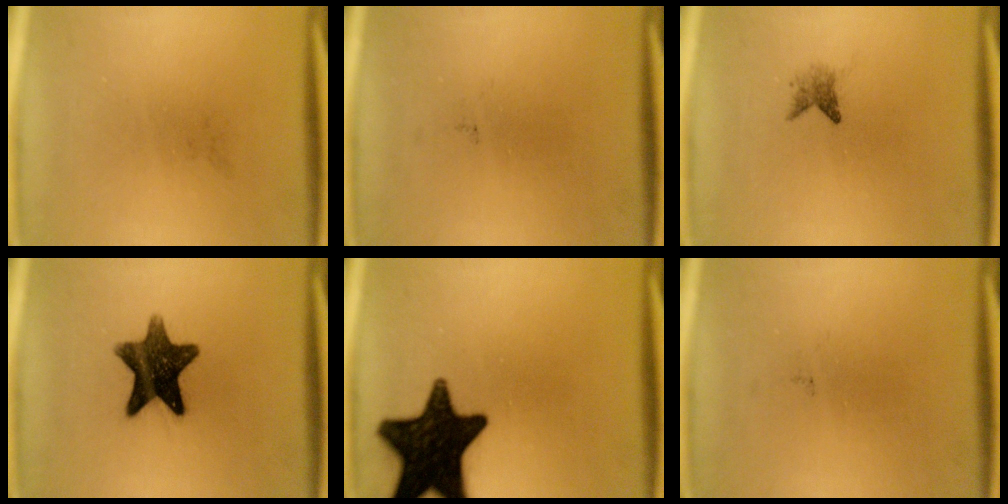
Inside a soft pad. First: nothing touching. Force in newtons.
{"total": 0.0}
{"total": 1.6}
{"total": 12.2}
{"total": 18.4}
{"total": 0.0}